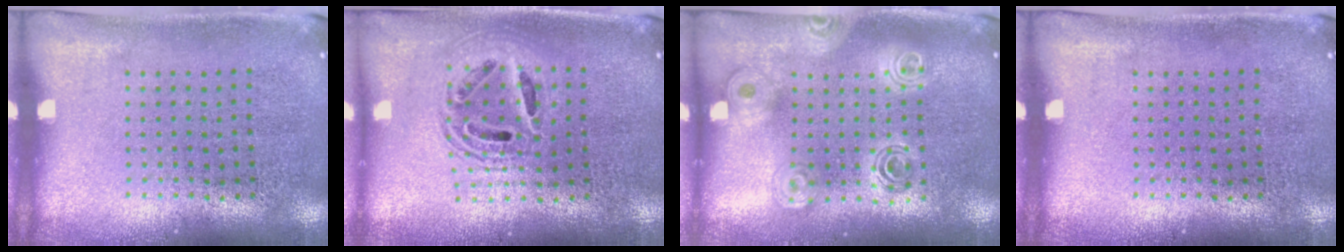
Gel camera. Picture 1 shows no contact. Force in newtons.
{"total": 1.7, "press": 1.4, "slide": 1.0}
{"total": 1.7, "press": 1.5, "slide": 0.8}
{"total": 0.0}